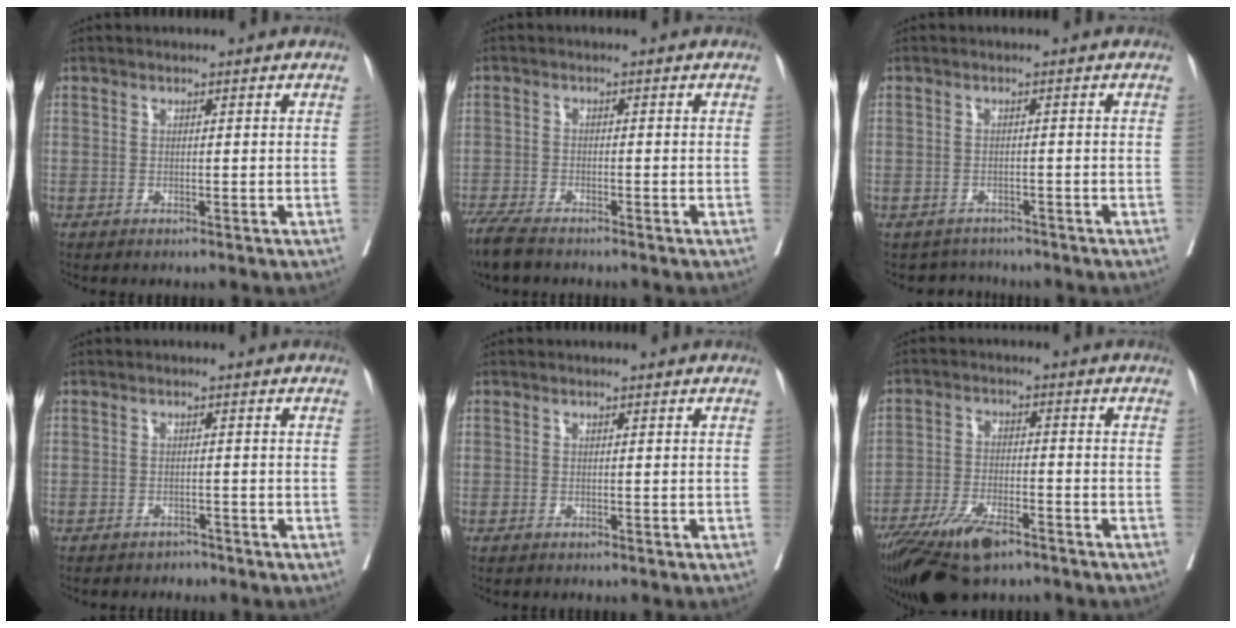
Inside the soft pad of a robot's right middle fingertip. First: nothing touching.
{"total": 5.3, "force": [-4.4, 1.7, 2.5], "torque": [-0.044, -0.010, -0.076]}
{"total": 3.1, "force": [-2.8, 1.0, -0.7], "torque": [0.009, 0.004, -0.043]}
{"total": 3.0, "force": [-2.7, 1.3, 0.2], "torque": [-0.005, 0.001, -0.041]}
{"total": 0.0}
{"total": 12.2, "force": [-8.4, 3.8, 7.9], "torque": [-0.146, -0.021, -0.151]}